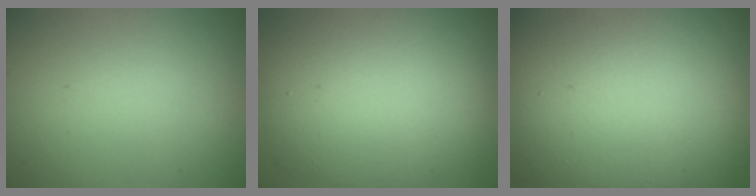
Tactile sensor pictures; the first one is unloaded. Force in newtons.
{"total": 10.5, "press": 10.5, "slide": 0.6}
{"total": 20.6, "press": 20.6, "slide": 1.1}